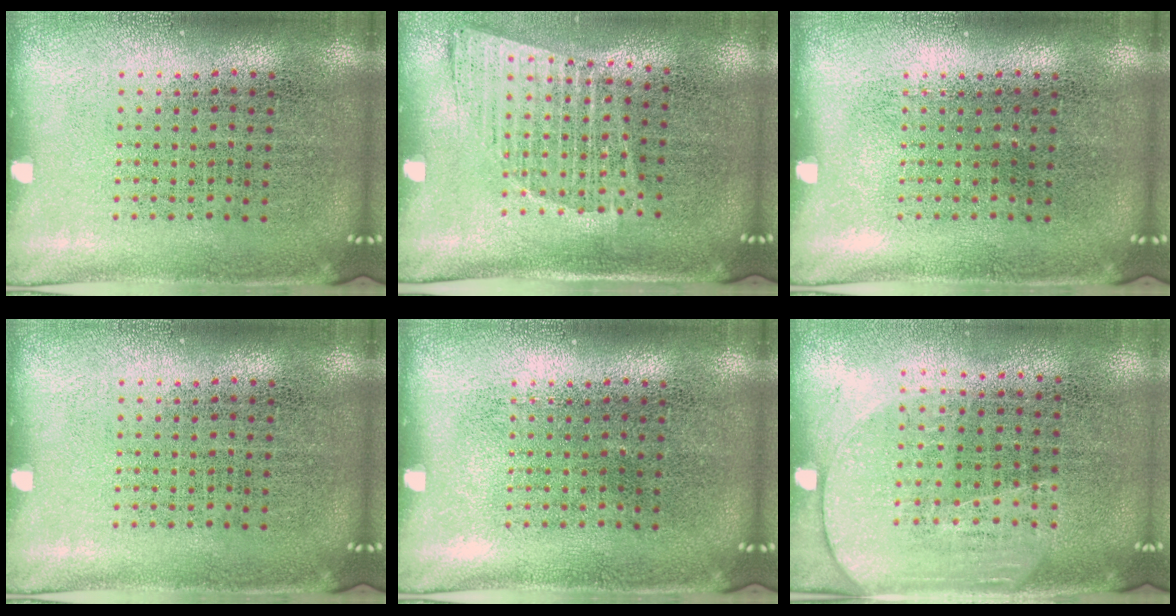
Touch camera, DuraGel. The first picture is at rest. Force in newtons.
{"total": 1.2, "press": 1.1, "slide": 0.6}
{"total": 0.0}
{"total": 0.0}
{"total": 0.0}
{"total": 1.6, "press": 1.4, "slide": 0.8}